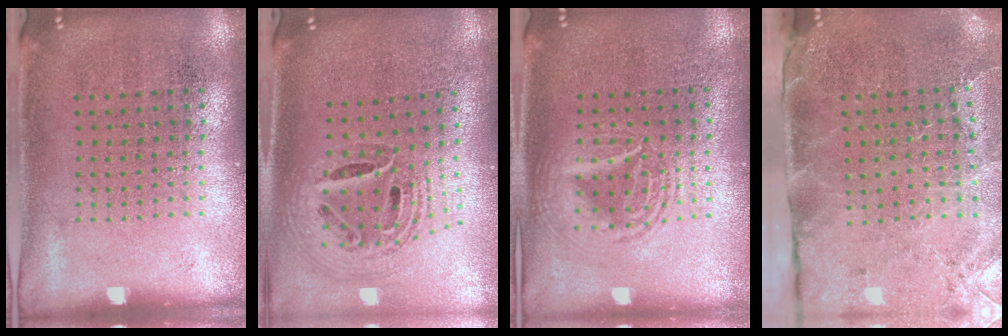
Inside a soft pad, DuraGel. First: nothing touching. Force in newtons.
{"total": 1.5, "press": 1.3, "slide": 0.8}
{"total": 2.9, "press": 2.9, "slide": 0.4}
{"total": 4.0, "press": 3.2, "slide": 2.3}